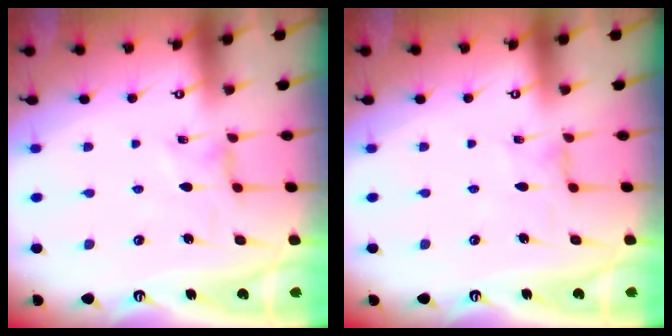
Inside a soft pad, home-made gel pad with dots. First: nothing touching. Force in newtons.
{"total": 1.7, "press": 1.7, "slide": 0.3}